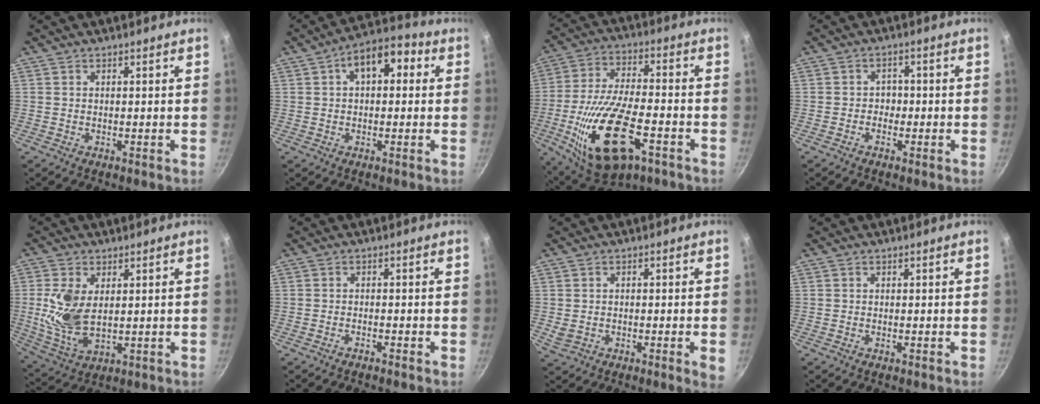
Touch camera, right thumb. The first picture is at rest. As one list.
[{"total": 9.9, "force": [2.5, 5.8, 7.6], "torque": [-0.086, 0.027, 0.025]}, {"total": 21.2, "force": [-7.8, 9.1, 17.5], "torque": [-0.332, 0.013, -0.133]}, {"total": 2.5, "force": [-0.8, 2.0, 1.1], "torque": [0.001, 0.007, -0.015]}, {"total": 10.4, "force": [1.5, 5.9, 8.5], "torque": [-0.172, -0.015, 0.039]}, {"total": 0.9, "force": [-0.8, -0.2, 0.4], "torque": [-0.017, 0.007, -0.012]}, {"total": 4.5, "force": [-0.9, 1.6, 4.1], "torque": [-0.067, -0.004, -0.010]}, {"total": 0.0}]